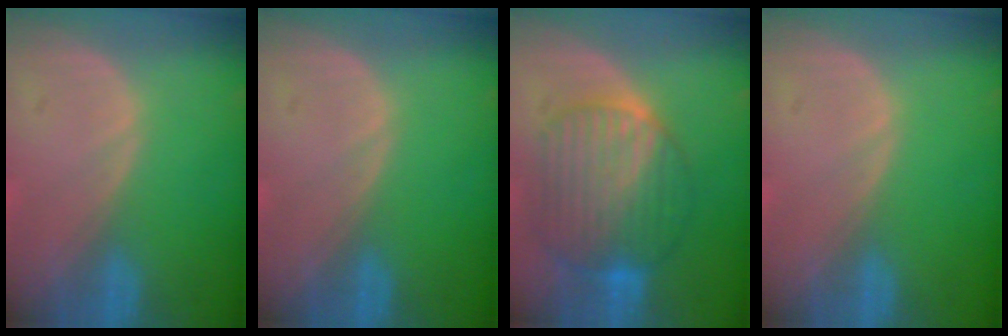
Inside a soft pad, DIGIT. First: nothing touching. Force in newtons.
{"total": 0.0}
{"total": 10.3, "press": 10.3, "slide": 0.8}
{"total": 0.0}